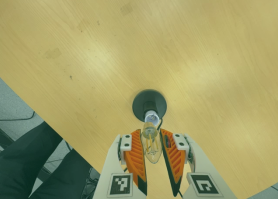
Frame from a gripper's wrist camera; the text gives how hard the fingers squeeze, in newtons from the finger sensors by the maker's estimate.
{"total": 13.2, "left": 13.9, "right": 12.6}